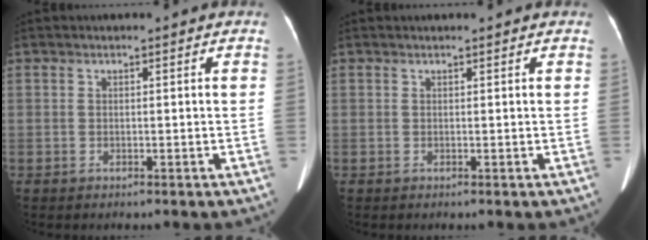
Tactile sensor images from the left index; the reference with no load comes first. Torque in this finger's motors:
{"motor_torque": [0.11, 0.09, -0.02, -0.02]}